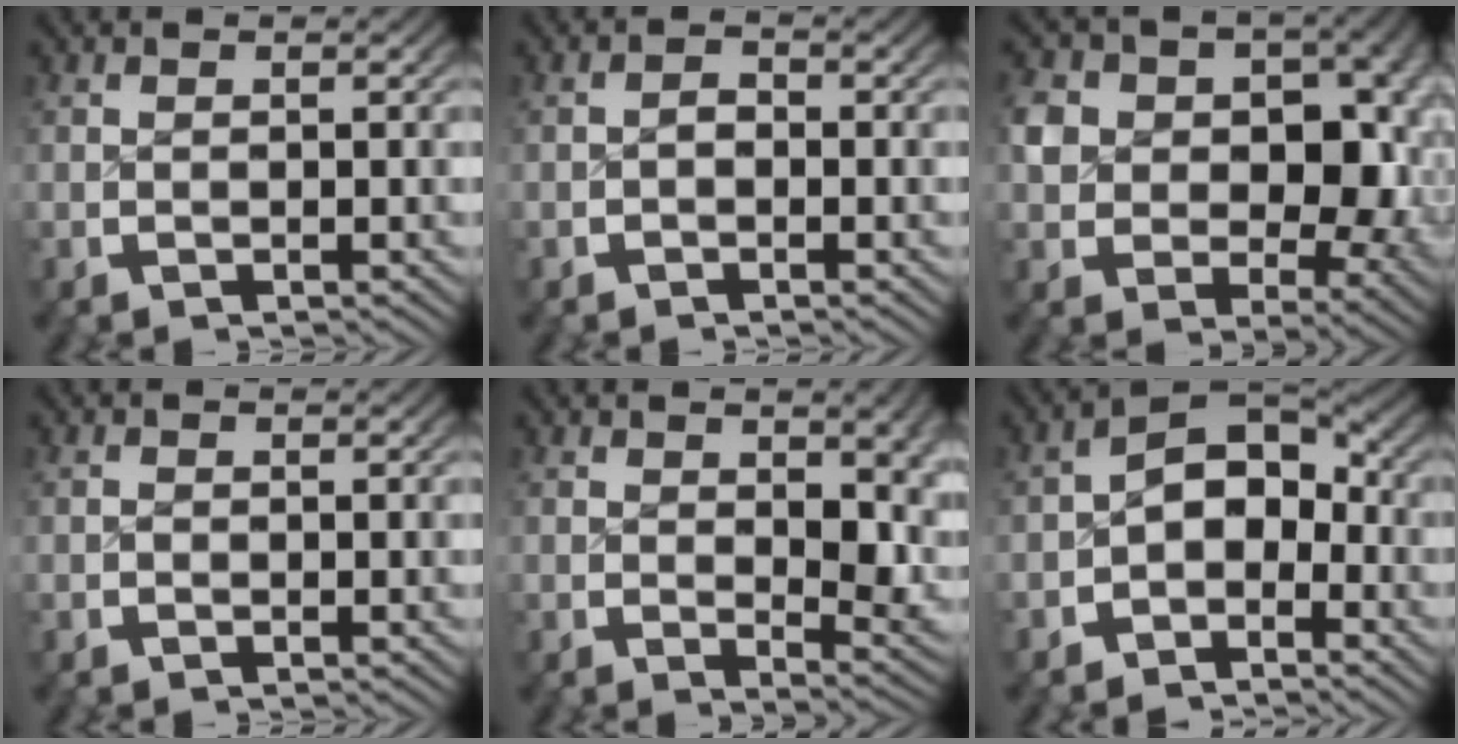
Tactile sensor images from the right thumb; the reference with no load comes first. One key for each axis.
{"total": 1.0, "fx": -0.6, "fy": 0.6, "fz": 0.5, "tx": -0.009, "ty": -0.001, "tz": -0.012}
{"total": 13.0, "fx": 1.0, "fy": 9.6, "fz": 8.7, "tx": -0.149, "ty": -0.041, "tz": 0.032}
{"total": 0.0}
{"total": 4.3, "fx": 0.9, "fy": 2.0, "fz": 3.7, "tx": -0.039, "ty": -0.017, "tz": 0.021}
{"total": 6.6, "fx": -1.2, "fy": 4.5, "fz": 4.6, "tx": -0.079, "ty": -0.017, "tz": -0.016}